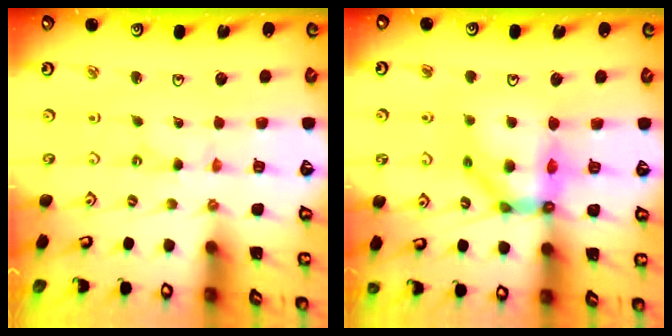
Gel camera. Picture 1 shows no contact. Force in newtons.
{"total": 13.2, "press": 13.0, "slide": 2.0}